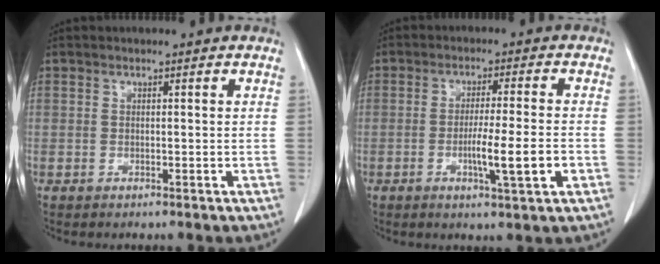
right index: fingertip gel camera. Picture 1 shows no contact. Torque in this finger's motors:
{"motor_torque": [0.43, -0.13, 0.37, 0.06]}